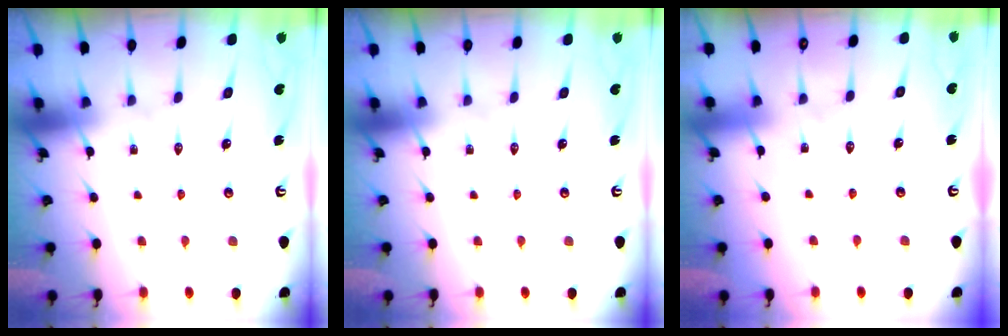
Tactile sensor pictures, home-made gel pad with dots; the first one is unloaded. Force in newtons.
{"total": 0.0}
{"total": 2.9, "press": 2.9, "slide": 0.3}